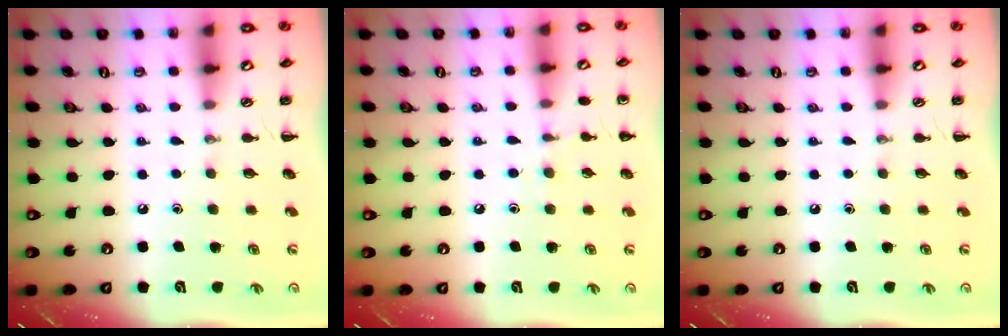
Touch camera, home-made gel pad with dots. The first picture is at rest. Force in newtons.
{"total": 5.8, "press": 5.6, "slide": 1.7}
{"total": 0.0}